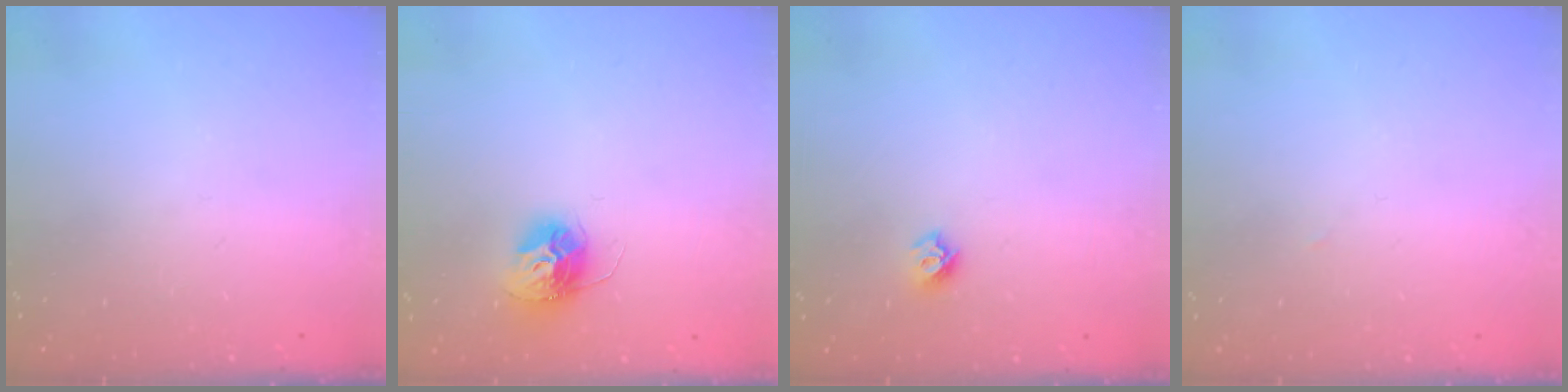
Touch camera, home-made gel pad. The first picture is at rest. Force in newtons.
{"total": 12.4, "press": 12.4, "slide": 1.0}
{"total": 5.7, "press": 5.7, "slide": 0.5}
{"total": 1.1, "press": 1.1, "slide": 0.1}